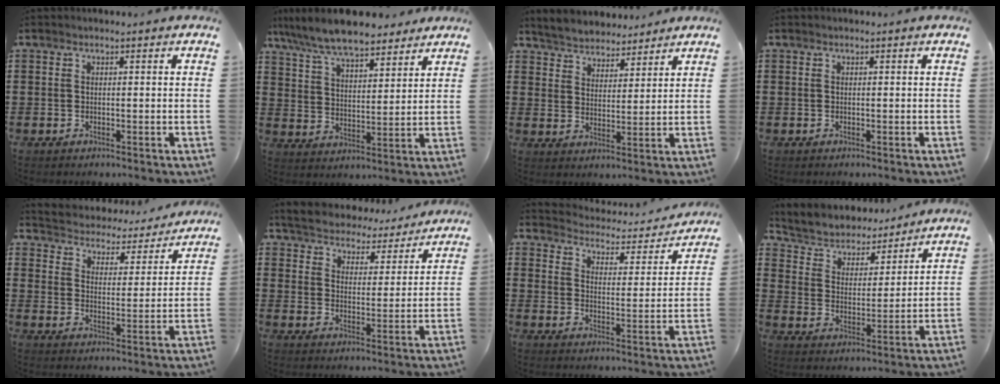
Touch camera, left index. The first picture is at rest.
{"total": 9.0, "force": [8.0, 2.1, 3.6], "torque": [-0.101, -0.022, 0.148]}
{"total": 4.3, "force": [4.2, 0.8, -0.3], "torque": [-0.015, -0.018, 0.076]}
{"total": 0.0}
{"total": 3.5, "force": [3.5, 0.3, -0.3], "torque": [-0.020, -0.033, 0.051]}
{"total": 4.5, "force": [4.5, 0.1, -0.6], "torque": [-0.018, -0.040, 0.073]}
{"total": 3.1, "force": [3.1, 0.4, -0.1], "torque": [-0.022, -0.027, 0.044]}
{"total": 4.7, "force": [4.5, 1.3, 0.1], "torque": [-0.033, -0.033, 0.074]}